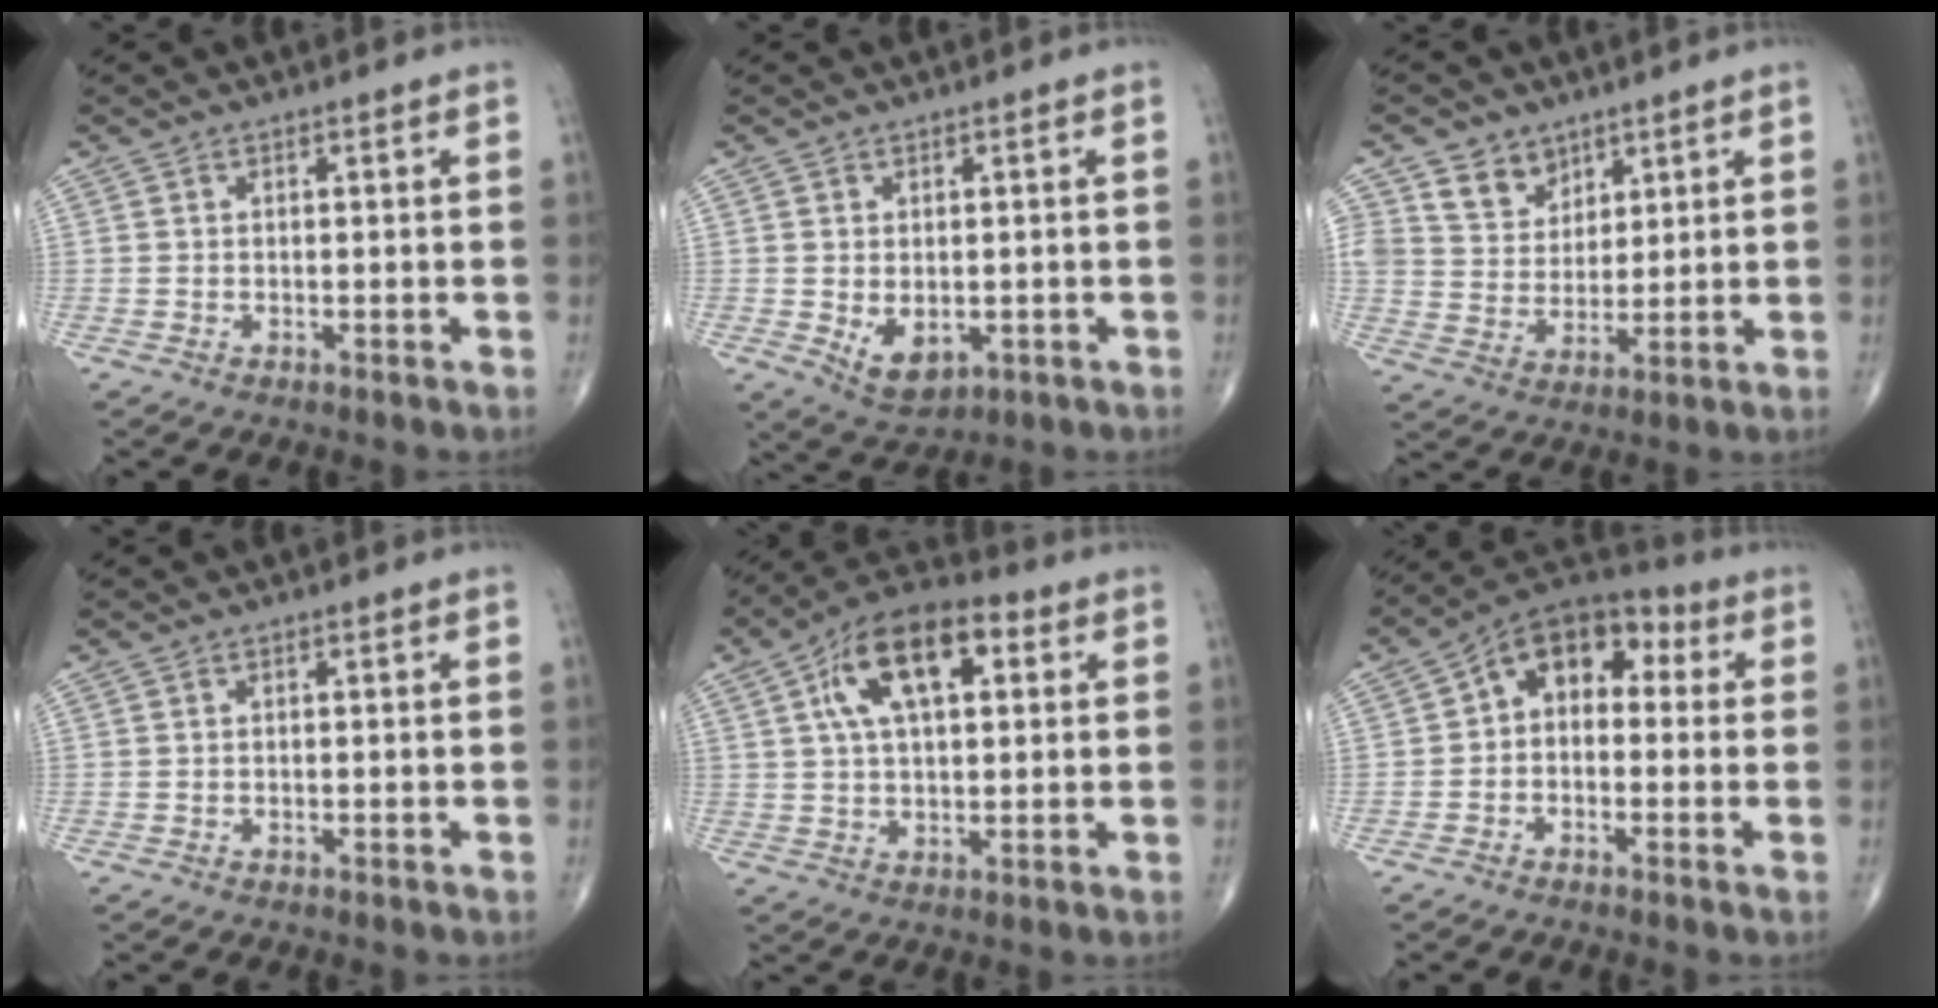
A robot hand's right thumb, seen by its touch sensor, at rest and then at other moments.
{"total": 5.7, "force": [-0.9, 3.7, 4.3], "torque": [-0.055, -0.012, 0.000]}
{"total": 7.9, "force": [4.9, 5.8, 2.0], "torque": [-0.004, -0.035, 0.097]}
{"total": 0.0}
{"total": 15.2, "force": [4.8, 7.6, 12.3], "torque": [-0.196, 0.018, 0.073]}
{"total": 10.6, "force": [1.0, 7.2, 7.7], "torque": [-0.080, 0.038, -0.006]}